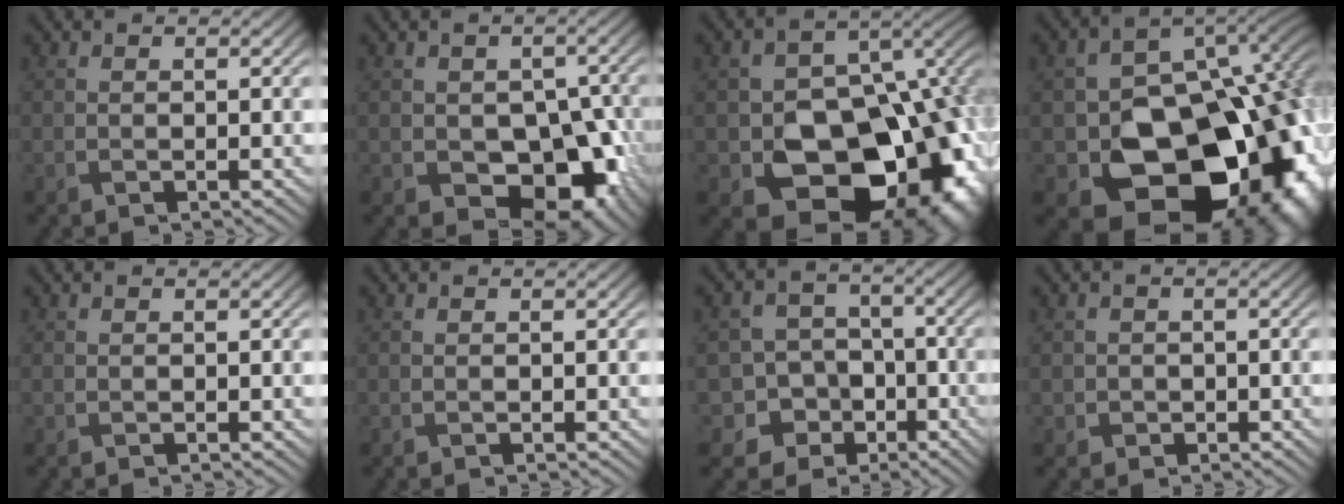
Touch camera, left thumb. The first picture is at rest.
{"total": 10.1, "force": [-3.1, 6.7, 6.9], "torque": [-0.088, -0.026, -0.041]}
{"total": 17.9, "force": [-6.9, 12.3, 11.0], "torque": [-0.140, -0.048, -0.091]}
{"total": 19.5, "force": [-6.3, 13.9, 12.2], "torque": [-0.160, -0.059, -0.073]}
{"total": 0.0}
{"total": 0.0}
{"total": 10.4, "force": [-5.2, 8.6, 2.5], "torque": [-0.067, -0.006, -0.114]}
{"total": 2.0, "force": [-0.7, 1.9, 0.3], "torque": [-0.010, -0.004, -0.019]}